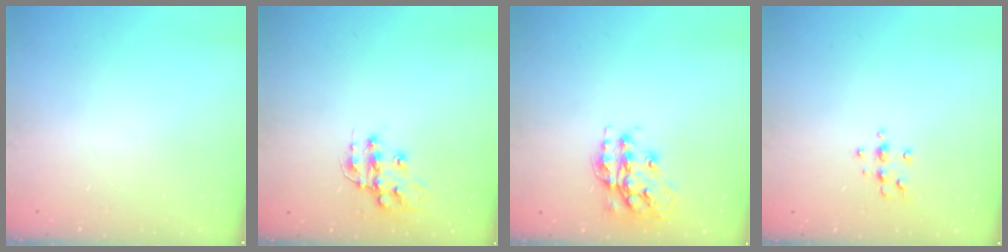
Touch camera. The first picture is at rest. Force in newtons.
{"total": 12.7, "press": 12.6, "slide": 0.9}
{"total": 14.6, "press": 14.5, "slide": 0.7}
{"total": 7.5, "press": 7.4, "slide": 1.3}